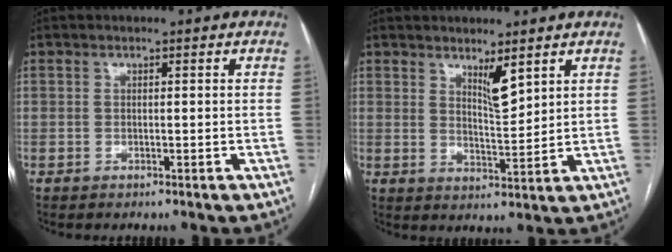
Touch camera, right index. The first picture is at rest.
{"total": 4.2, "force": [2.8, 0.7, 3.1], "torque": [-0.057, -0.013, 0.054]}